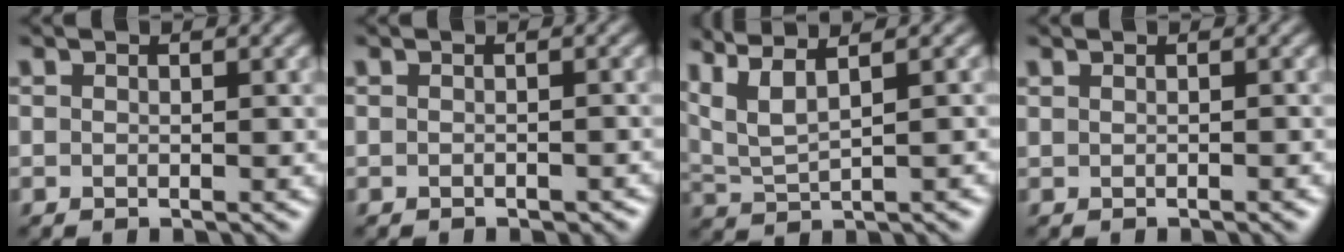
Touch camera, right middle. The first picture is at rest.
{"total": 0.8, "force": [-0.5, 0.4, 0.4], "torque": [-0.006, -0.005, -0.005]}
{"total": 5.6, "force": [3.5, 1.6, 4.1], "torque": [-0.075, 0.017, 0.058]}
{"total": 1.1, "force": [0.0, 0.5, 0.9], "torque": [-0.007, -0.001, -0.004]}